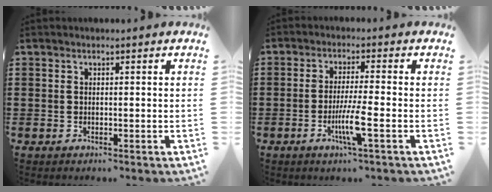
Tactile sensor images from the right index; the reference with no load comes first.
{"total": 5.8, "force": [-2.0, -0.1, 5.5], "torque": [-0.112, -0.021, -0.040]}